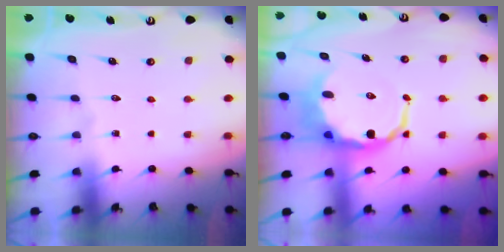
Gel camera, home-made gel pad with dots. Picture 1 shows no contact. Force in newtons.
{"total": 9.6, "press": 9.2, "slide": 2.7}